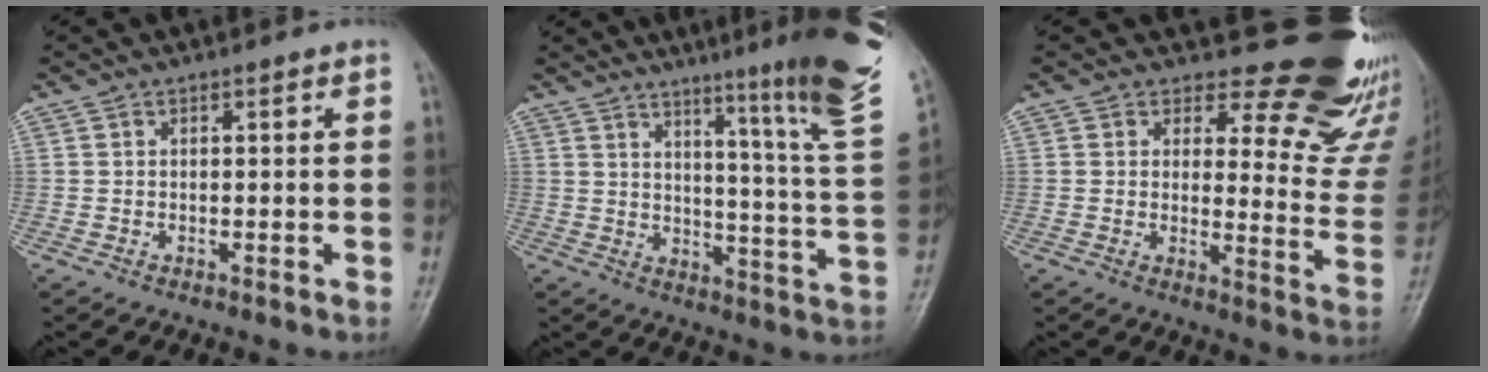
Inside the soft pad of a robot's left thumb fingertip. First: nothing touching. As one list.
[{"total": 20.7, "force": [13.2, 0.2, 15.9], "torque": [-0.200, -0.088, 0.172]}, {"total": 16.8, "force": [14.9, 6.0, 4.6], "torque": [-0.001, -0.153, 0.155]}]